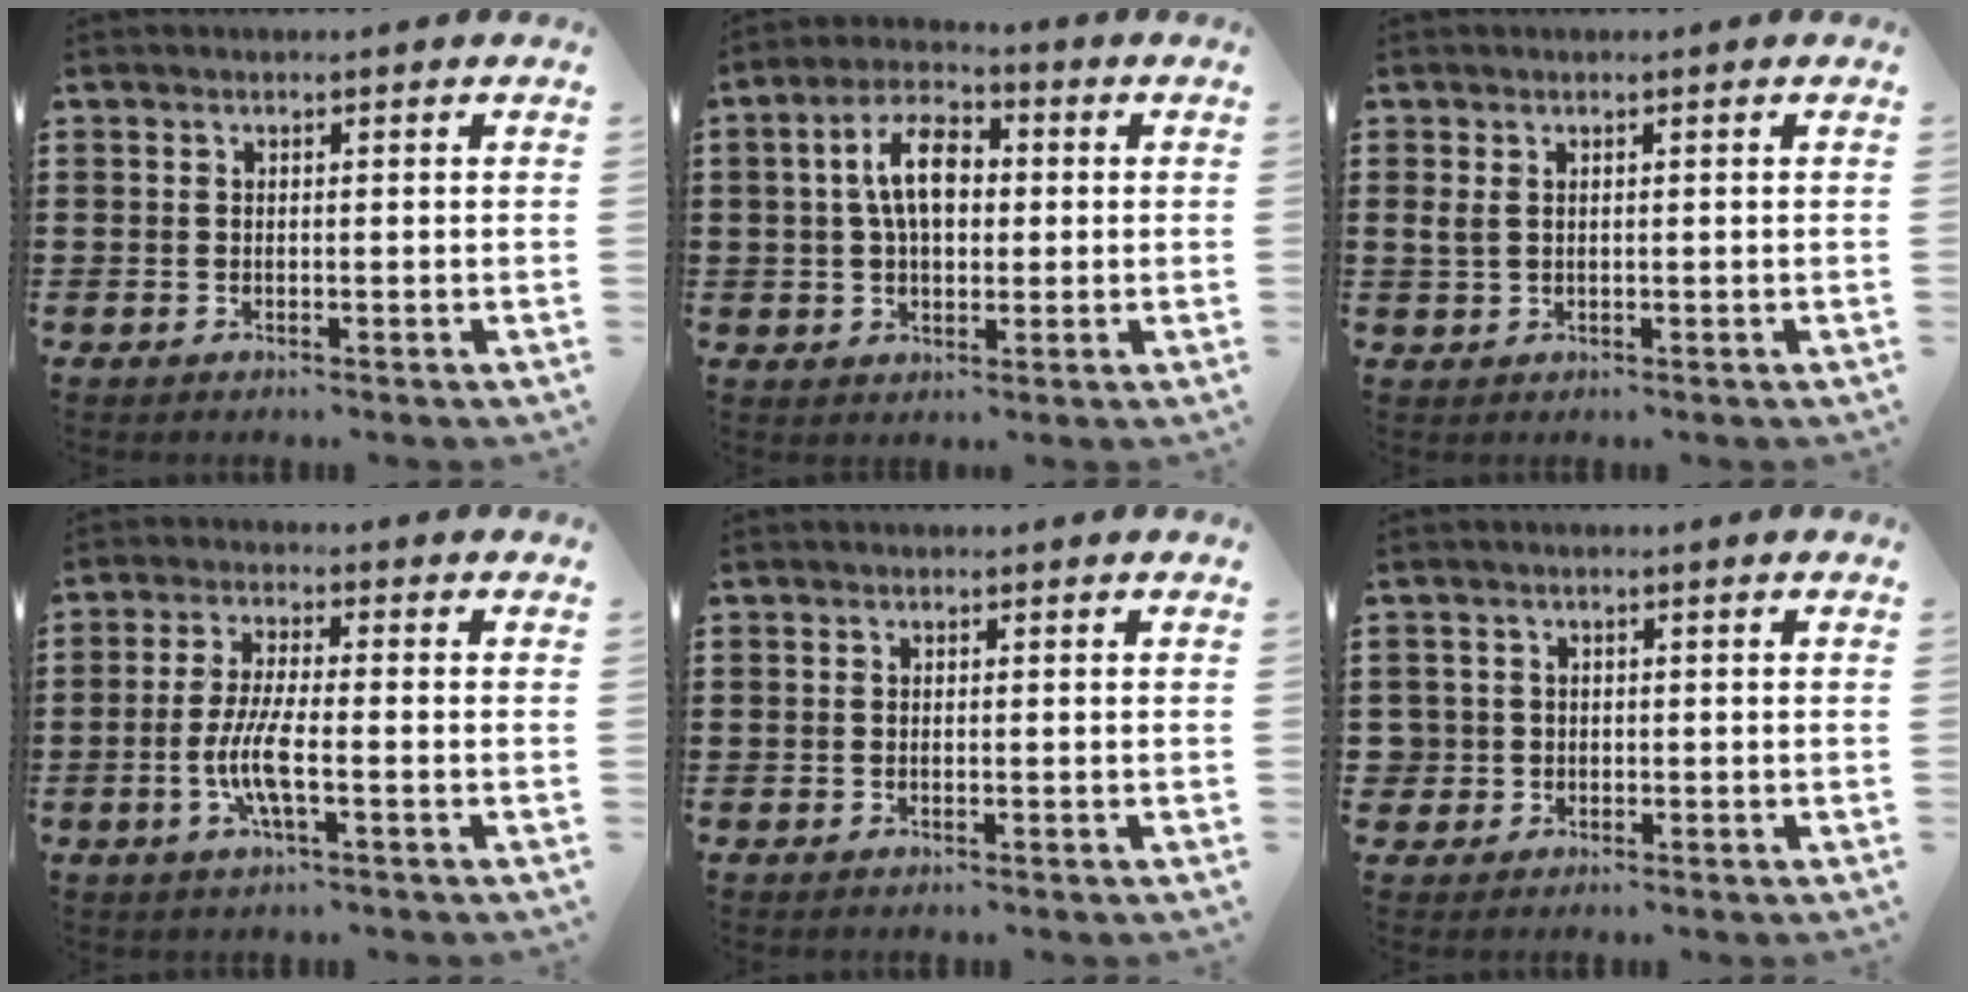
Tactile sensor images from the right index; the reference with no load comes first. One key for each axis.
{"total": 8.5, "fx": 1.1, "fy": 4.5, "fz": 7.1, "tx": -0.139, "ty": 0.014, "tz": 0.013}
{"total": 1.5, "fx": 0.5, "fy": 0.9, "fz": 1.0, "tx": -0.030, "ty": 0.003, "tz": 0.007}
{"total": 6.6, "fx": -2.0, "fy": 1.4, "fz": 6.2, "tx": -0.139, "ty": -0.013, "tz": -0.044}
{"total": 0.0}
{"total": 1.9, "fx": -0.4, "fy": 1.8, "fz": 0.1, "tx": -0.011, "ty": 0.007, "tz": -0.012}